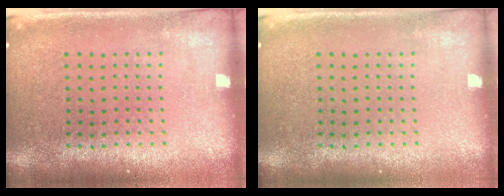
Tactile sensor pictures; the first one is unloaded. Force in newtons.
{"total": 0.0}